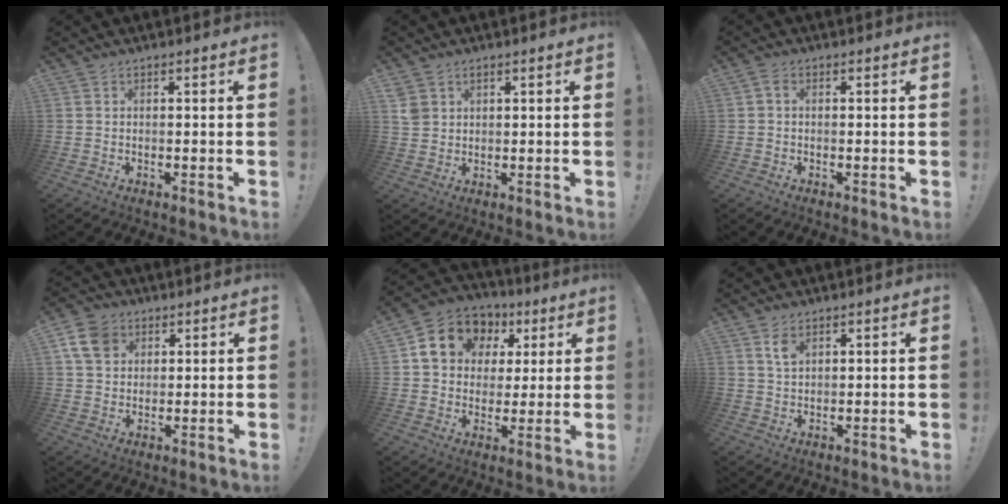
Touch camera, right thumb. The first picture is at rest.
{"total": 3.8, "force": [2.1, 2.8, 1.4], "torque": [-0.020, -0.006, 0.041]}
{"total": 2.0, "force": [0.0, 1.3, 1.5], "torque": [-0.036, 0.008, 0.001]}
{"total": 9.1, "force": [3.9, 6.9, 4.5], "torque": [-0.086, -0.006, 0.078]}
{"total": 13.4, "force": [5.3, 10.8, 5.9], "torque": [-0.090, -0.017, 0.106]}
{"total": 3.8, "force": [2.1, 1.8, 2.5], "torque": [-0.046, -0.007, 0.036]}